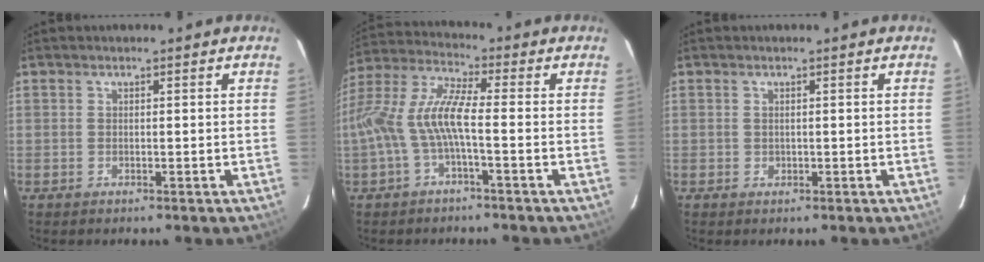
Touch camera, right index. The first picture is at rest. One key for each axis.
{"total": 11.3, "fx": -2.6, "fy": 2.3, "fz": 10.8, "tx": -0.232, "ty": 0.006, "tz": -0.051}
{"total": 0.6, "fx": 0.1, "fy": 0.6, "fz": 0.2, "tx": -0.001, "ty": 0.001, "tz": 0.002}